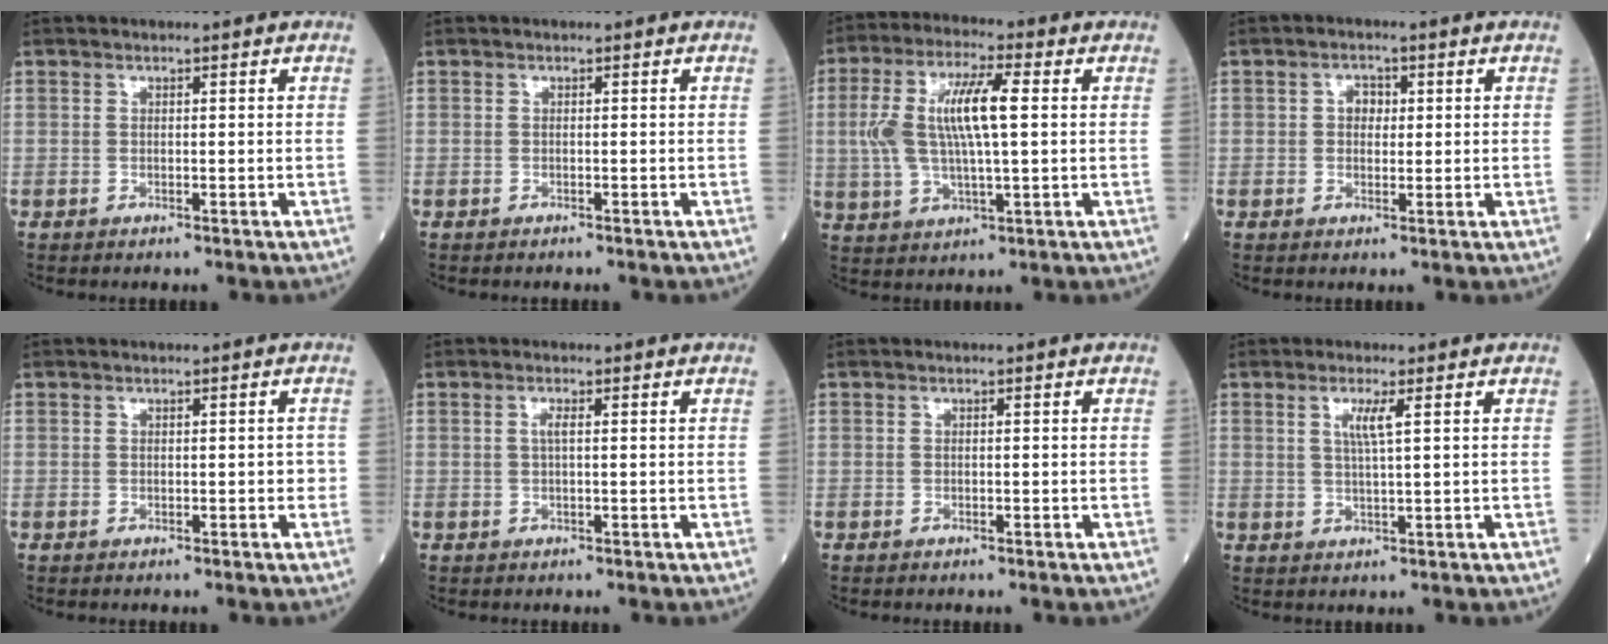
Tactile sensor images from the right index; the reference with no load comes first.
{"total": 0.7, "force": [-0.6, 0.1, 0.3], "torque": [-0.004, 0.000, -0.011]}
{"total": 11.0, "force": [1.4, 2.7, 10.6], "torque": [-0.225, 0.019, 0.026]}
{"total": 2.4, "force": [0.5, 1.7, 1.6], "torque": [-0.023, 0.008, 0.005]}
{"total": 2.0, "force": [-0.4, 1.0, 1.8], "torque": [-0.016, 0.007, -0.004]}
{"total": 1.2, "force": [0.2, 0.1, 1.2], "torque": [-0.027, 0.002, 0.002]}
{"total": 0.0}
{"total": 3.1, "force": [1.1, -0.3, 2.9], "torque": [-0.059, -0.002, 0.020]}